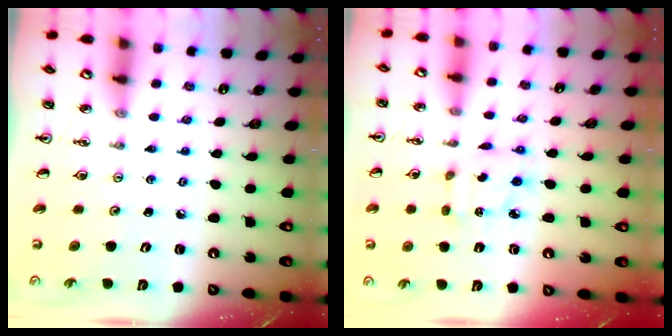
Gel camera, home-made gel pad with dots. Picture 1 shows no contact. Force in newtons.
{"total": 4.4, "press": 4.4, "slide": 0.2}